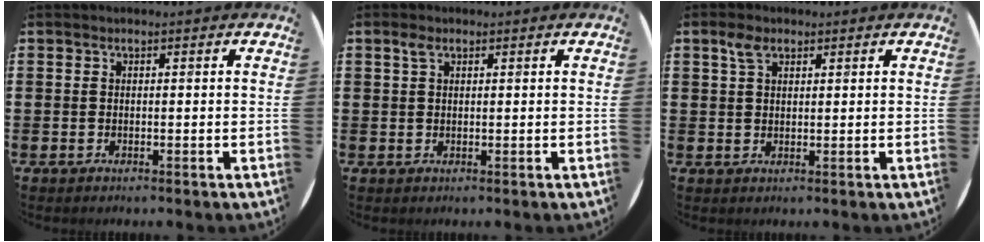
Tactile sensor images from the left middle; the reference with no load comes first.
{"total": 1.5, "force": [0.8, 0.8, 0.9], "torque": [-0.013, 0.002, 0.013]}
{"total": 2.6, "force": [1.7, 1.4, 1.3], "torque": [-0.023, 0.002, 0.030]}